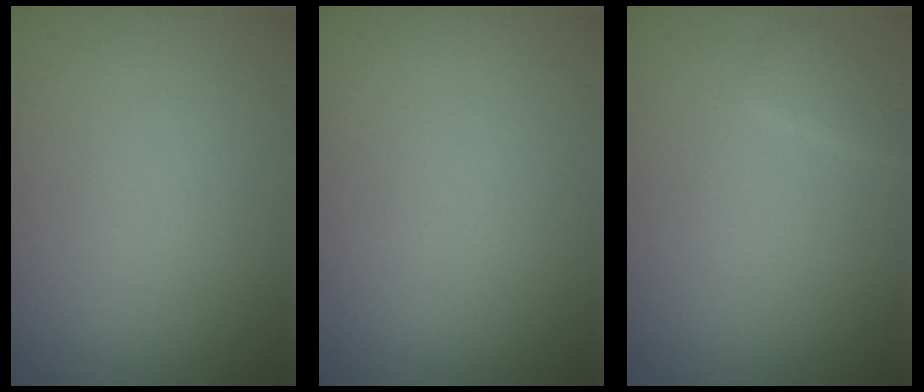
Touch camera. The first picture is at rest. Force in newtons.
{"total": 0.0}
{"total": 1.1, "press": 1.1, "slide": 0.1}